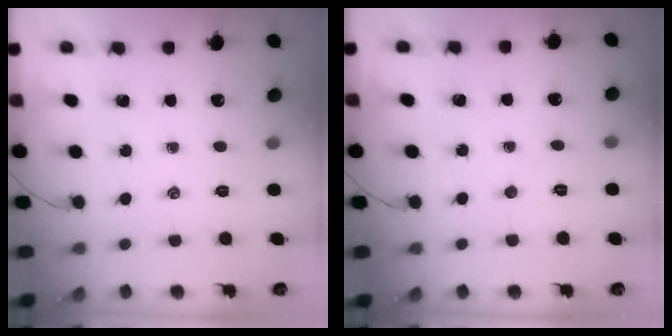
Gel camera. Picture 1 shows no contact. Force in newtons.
{"total": 4.0, "press": 3.9, "slide": 0.8}